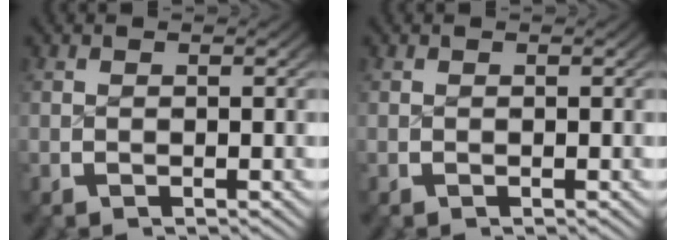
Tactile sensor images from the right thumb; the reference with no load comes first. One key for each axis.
{"total": 0.0}